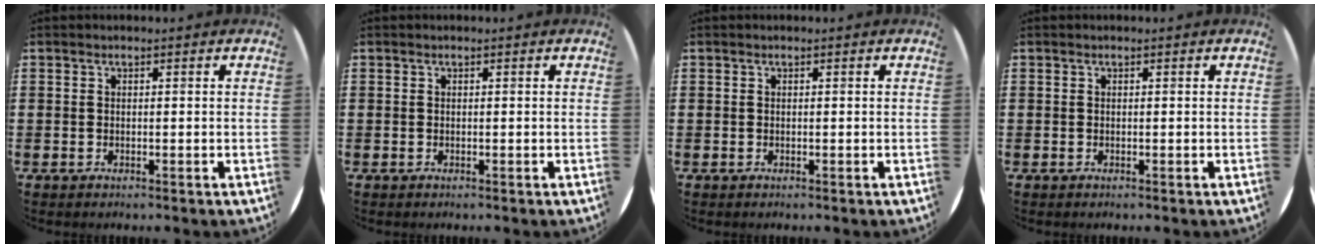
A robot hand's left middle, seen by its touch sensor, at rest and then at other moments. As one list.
[{"total": 0.0}, {"total": 0.0}, {"total": 0.0}]